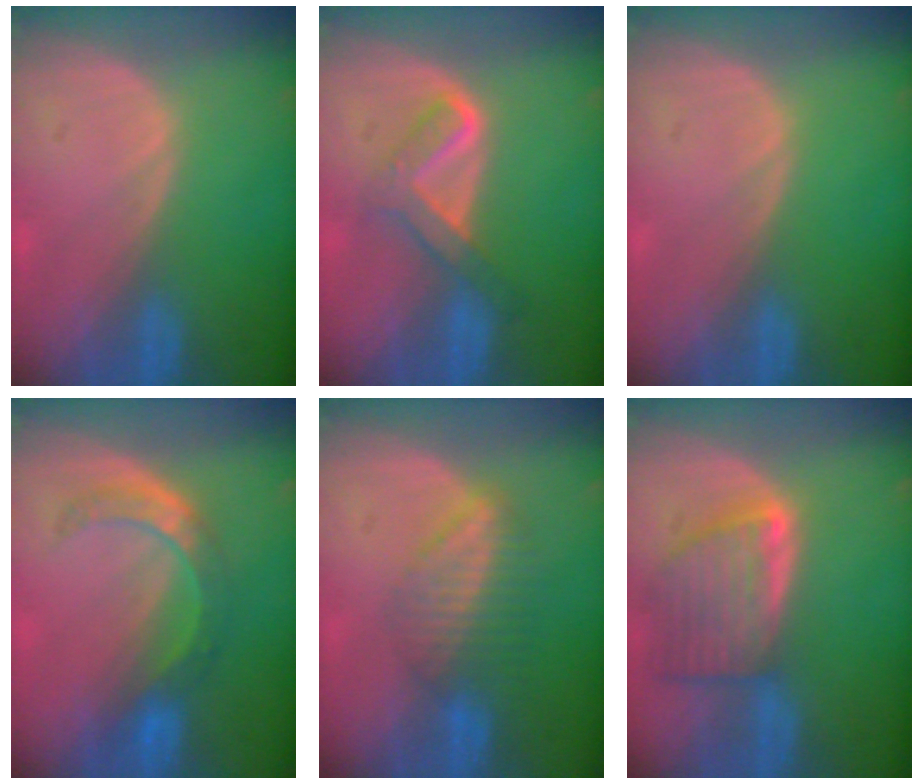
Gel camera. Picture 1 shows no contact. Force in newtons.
{"total": 5.1, "press": 5.1, "slide": 0.8}
{"total": 0.0}
{"total": 5.6, "press": 5.5, "slide": 0.7}
{"total": 6.8, "press": 5.8, "slide": 3.5}
{"total": 8.0, "press": 7.3, "slide": 3.3}